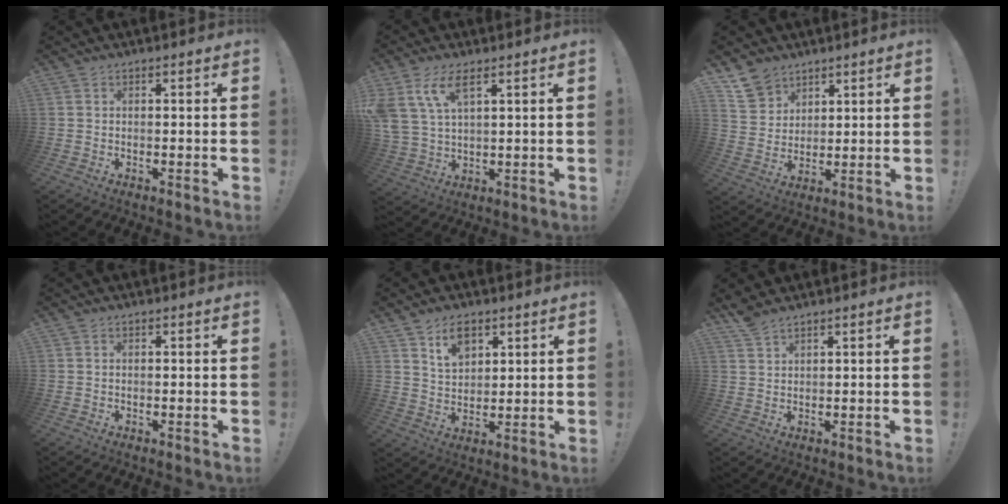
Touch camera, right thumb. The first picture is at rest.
{"total": 9.5, "force": [5.4, 4.2, 6.6], "torque": [-0.144, -0.017, 0.104]}
{"total": 9.2, "force": [6.8, 6.0, 1.7], "torque": [-0.029, -0.047, 0.135]}
{"total": 0.0}
{"total": 8.8, "force": [5.4, 5.6, 4.2], "torque": [-0.056, -0.027, 0.098]}
{"total": 3.6, "force": [3.1, 0.5, 1.7], "torque": [-0.036, -0.020, 0.059]}